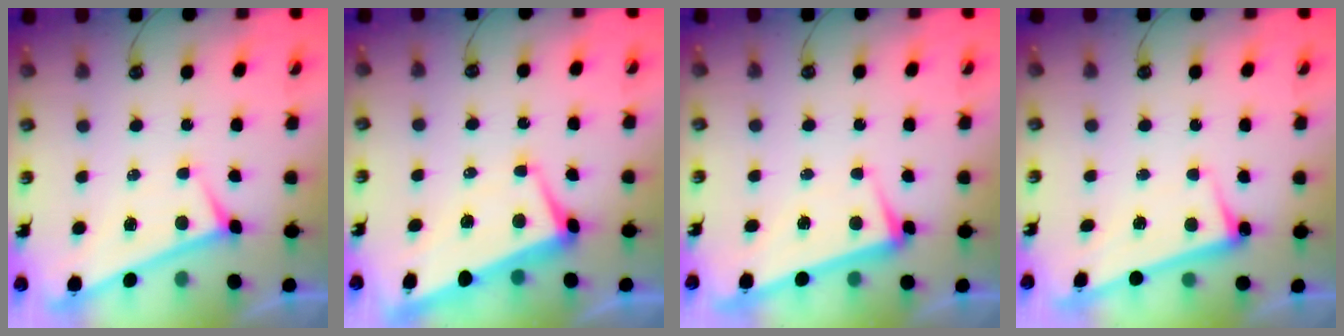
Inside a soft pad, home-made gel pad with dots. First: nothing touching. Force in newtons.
{"total": 1.0, "press": 0.0, "slide": 1.0}
{"total": 0.8, "press": 0.6, "slide": 0.6}
{"total": 2.8, "press": 2.7, "slide": 0.4}